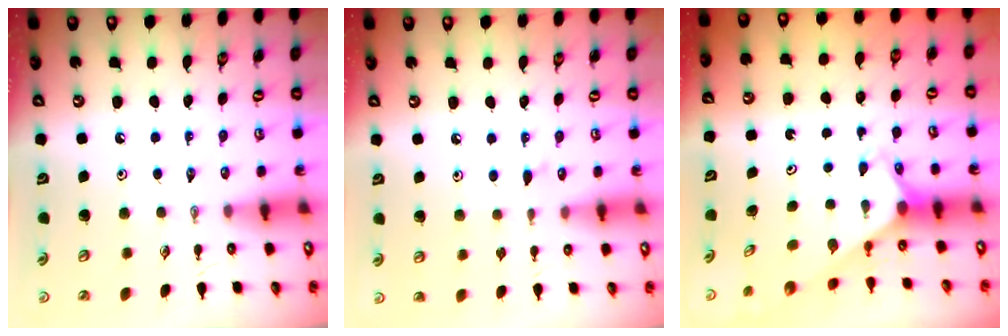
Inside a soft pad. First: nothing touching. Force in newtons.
{"total": 5.7, "press": 5.7, "slide": 0.5}
{"total": 2.3, "press": 2.3, "slide": 0.2}